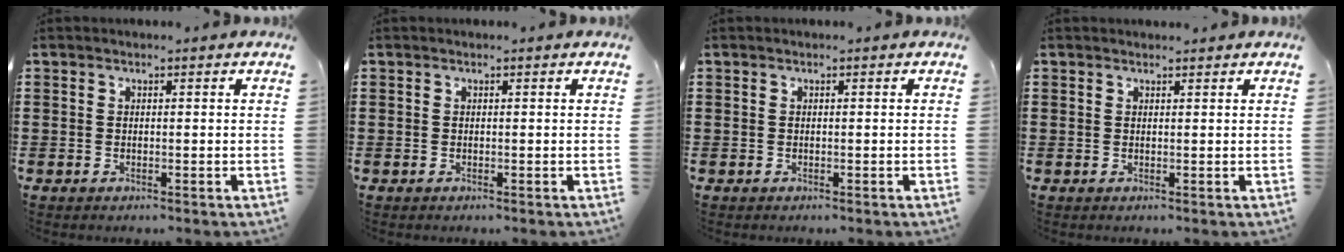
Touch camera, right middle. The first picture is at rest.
{"total": 0.0}
{"total": 0.0}
{"total": 0.6, "force": [0.6, 0.2, 0.0], "torque": [0.006, -0.003, 0.010]}